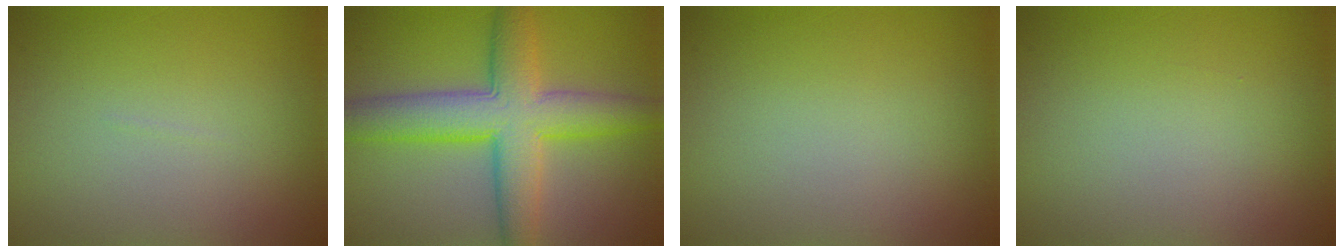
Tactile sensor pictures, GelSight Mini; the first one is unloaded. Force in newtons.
{"total": 7.9, "press": 7.9, "slide": 0.1}
{"total": 0.0}
{"total": 0.0}